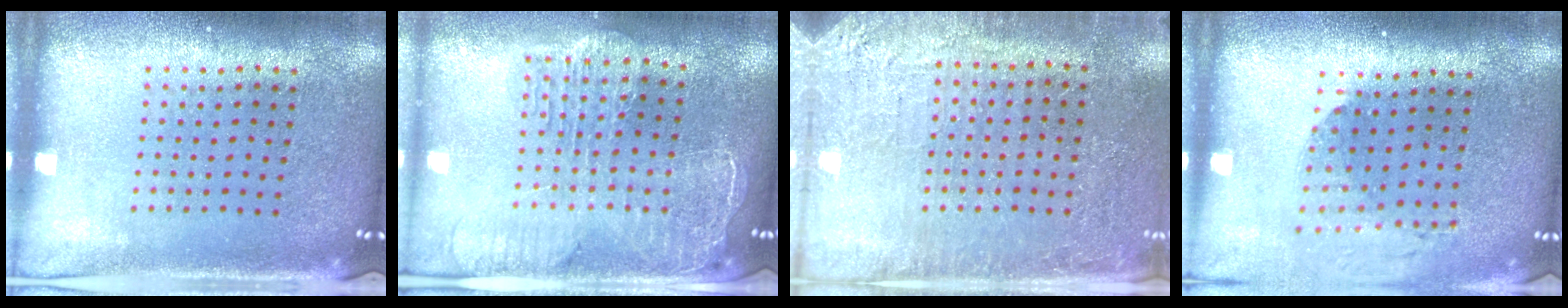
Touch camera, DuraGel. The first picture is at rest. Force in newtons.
{"total": 2.4, "press": 2.1, "slide": 1.1}
{"total": 2.8, "press": 2.8, "slide": 0.4}
{"total": 1.5, "press": 1.4, "slide": 0.6}